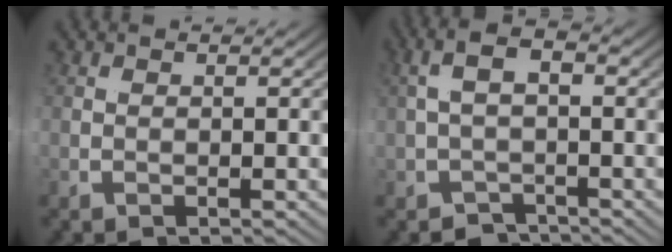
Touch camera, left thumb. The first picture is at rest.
{"total": 2.8, "force": [-0.3, 1.8, 2.1], "torque": [-0.036, 0.000, -0.009]}